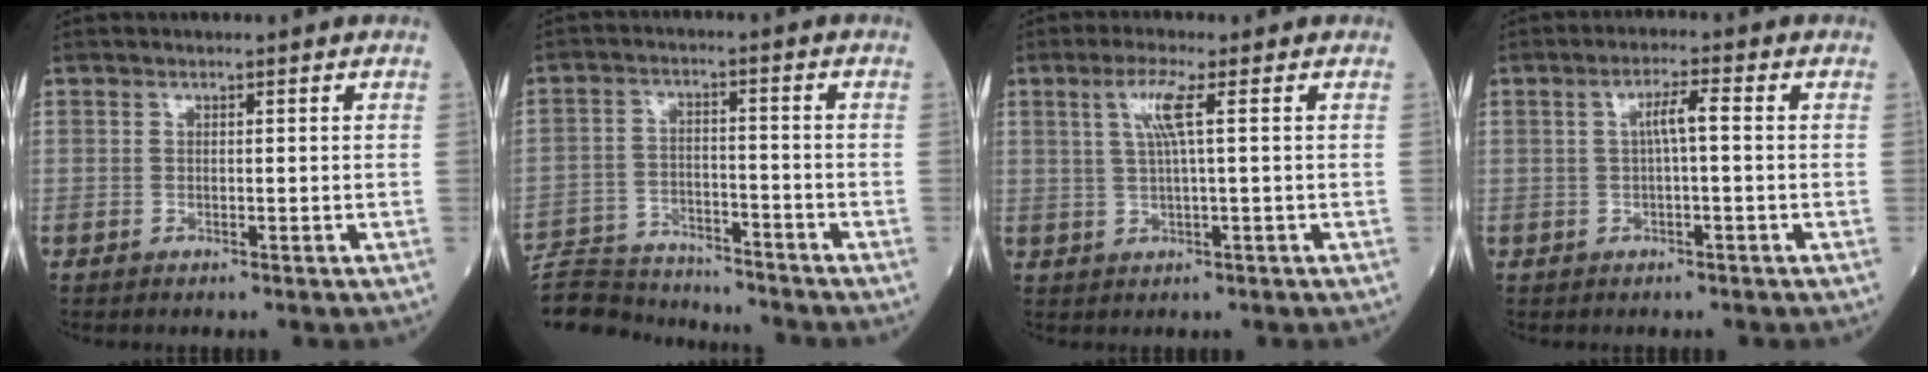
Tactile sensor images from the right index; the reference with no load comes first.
{"total": 13.1, "force": [-12.6, 2.0, 3.0], "torque": [-0.051, 0.010, -0.203]}
{"total": 4.2, "force": [1.3, -0.4, 3.9], "torque": [-0.085, 0.005, 0.028]}
{"total": 3.2, "force": [0.2, 0.2, 3.2], "torque": [-0.059, 0.008, 0.004]}